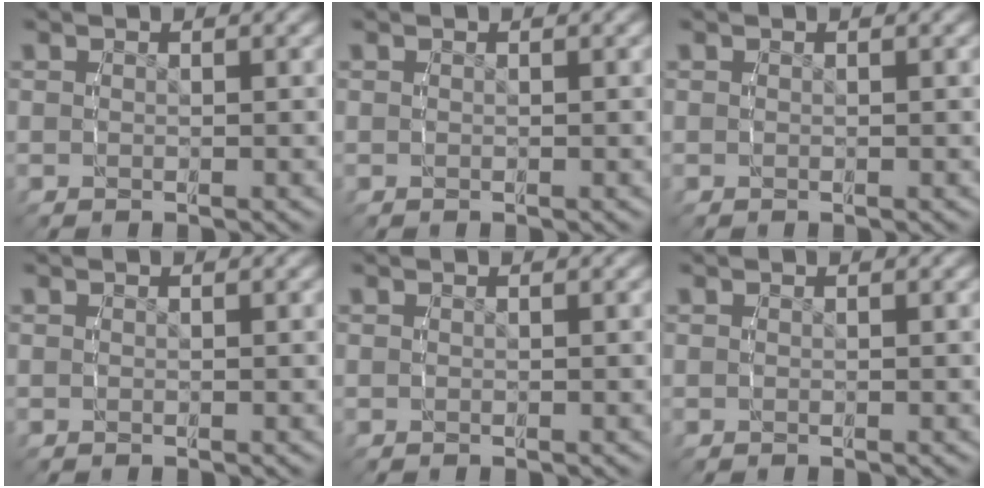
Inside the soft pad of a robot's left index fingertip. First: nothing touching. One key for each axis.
{"total": 0.0}
{"total": 0.0}
{"total": 0.0}
{"total": 0.0}
{"total": 0.0}